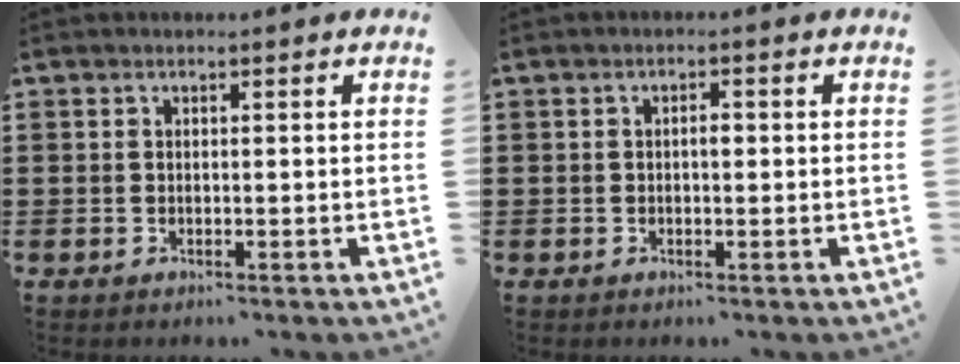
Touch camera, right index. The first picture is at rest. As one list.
[{"total": 1.5, "force": [0.0, 0.6, 1.4], "torque": [-0.026, 0.002, -0.002]}]